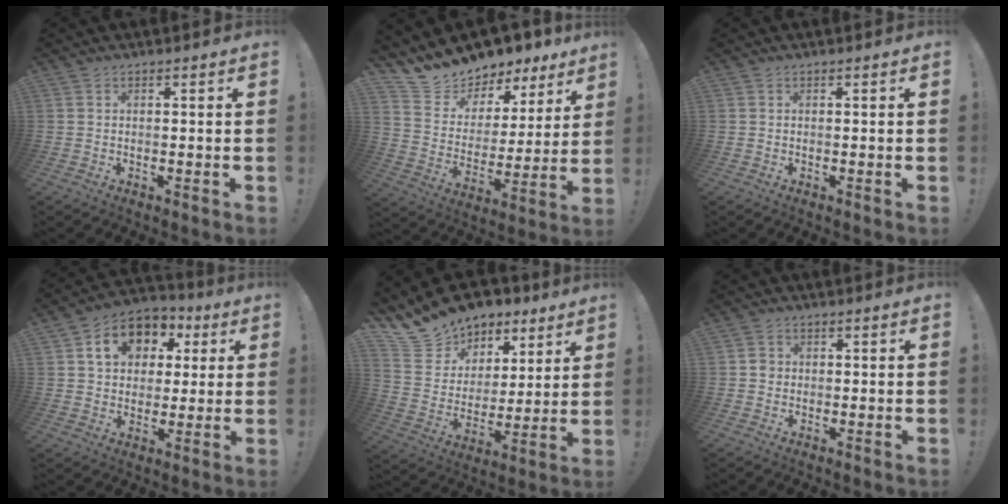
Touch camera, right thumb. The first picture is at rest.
{"total": 11.1, "force": [10.3, 4.0, 0.7], "torque": [-0.034, -0.099, 0.185]}
{"total": 0.0}
{"total": 13.5, "force": [4.7, 10.7, 6.7], "torque": [-0.100, -0.006, 0.092]}
{"total": 13.6, "force": [11.0, 7.7, 1.8], "torque": [-0.046, -0.093, 0.217]}
{"total": 2.0, "force": [-0.4, 1.8, 0.6], "torque": [-0.002, 0.002, -0.008]}